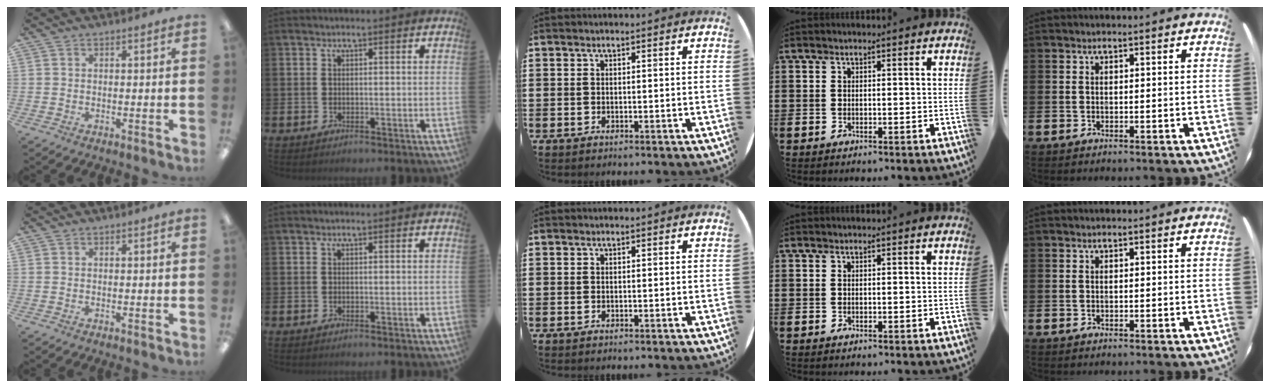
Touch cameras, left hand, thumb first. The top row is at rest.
{}